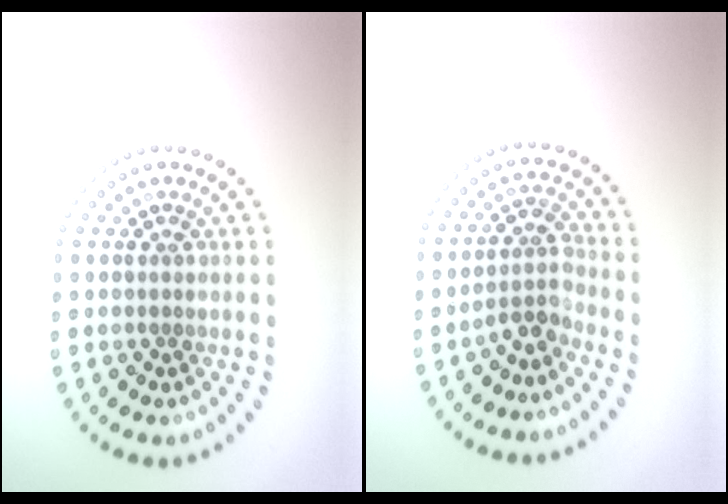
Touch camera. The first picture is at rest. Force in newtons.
{"total": 2.7, "press": 2.0, "slide": 1.8}